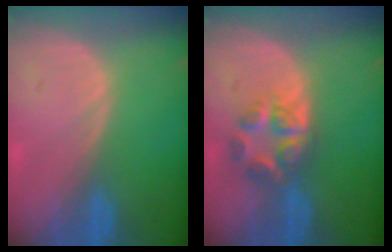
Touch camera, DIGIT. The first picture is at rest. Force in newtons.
{"total": 5.9, "press": 5.3, "slide": 2.5}